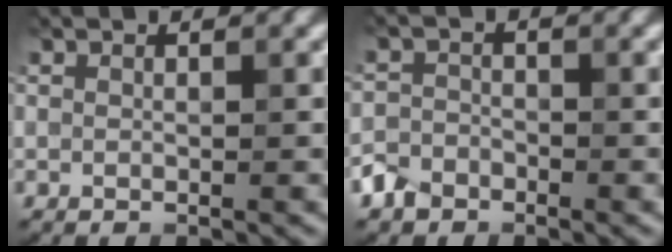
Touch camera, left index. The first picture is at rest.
{"total": 2.2, "force": [-1.7, 1.4, 0.2], "torque": [0.001, 0.006, -0.039]}